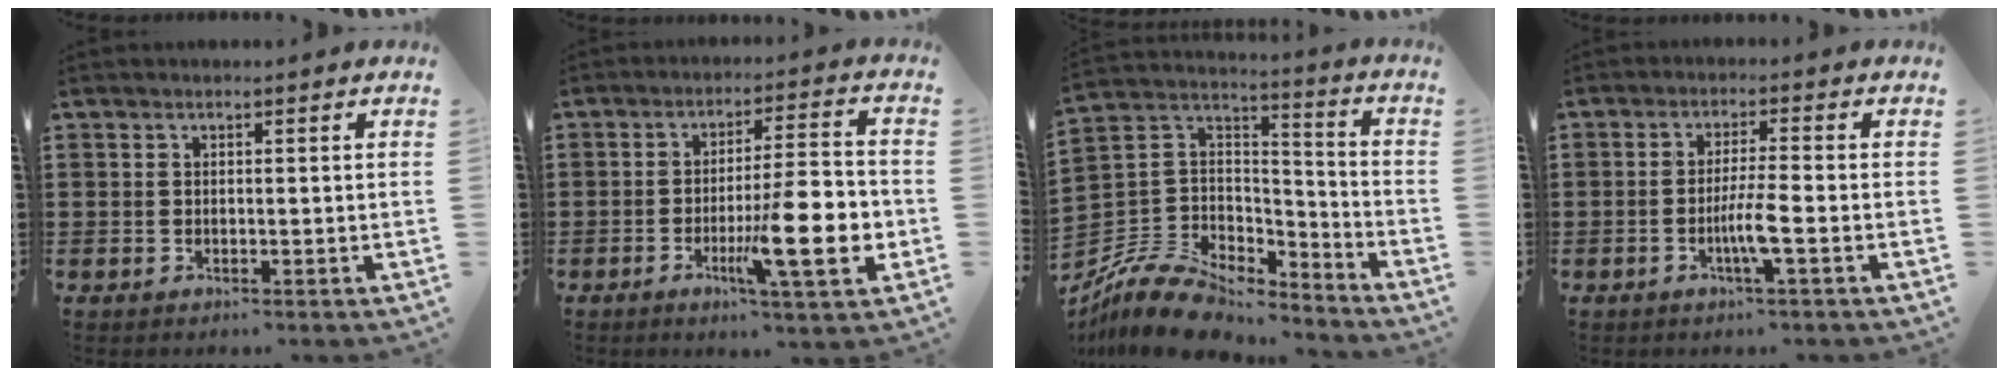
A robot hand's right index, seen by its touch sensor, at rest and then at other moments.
{"total": 13.4, "force": [-3.8, 2.4, 12.6], "torque": [-0.198, -0.008, -0.063]}
{"total": 9.5, "force": [-8.3, 4.0, 2.4], "torque": [-0.071, 0.008, -0.165]}
{"total": 4.7, "force": [-1.7, -0.1, 4.4], "torque": [-0.083, -0.012, -0.032]}